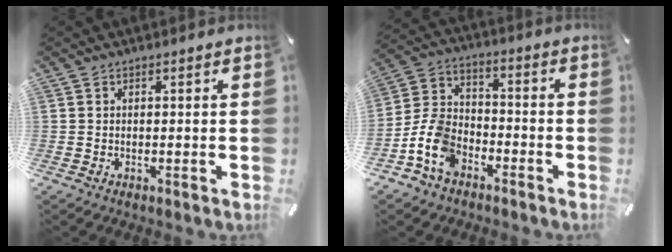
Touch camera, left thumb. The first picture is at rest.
{"total": 10.8, "force": [-6.2, 7.4, 4.8], "torque": [-0.113, 0.030, -0.117]}